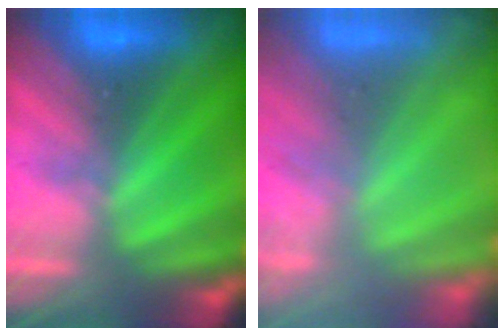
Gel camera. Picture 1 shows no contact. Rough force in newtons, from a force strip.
{"total": 8.3}